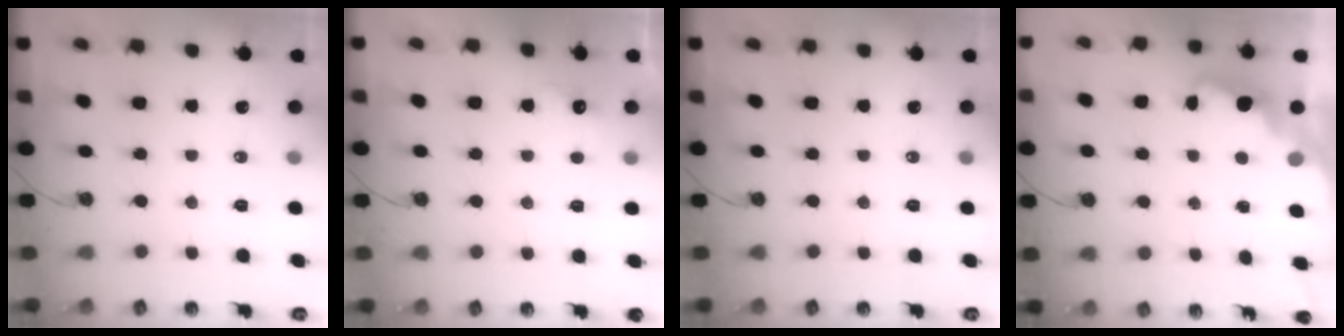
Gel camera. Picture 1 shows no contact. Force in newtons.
{"total": 4.6, "press": 4.5, "slide": 1.0}
{"total": 0.0}
{"total": 2.5, "press": 2.4, "slide": 0.5}